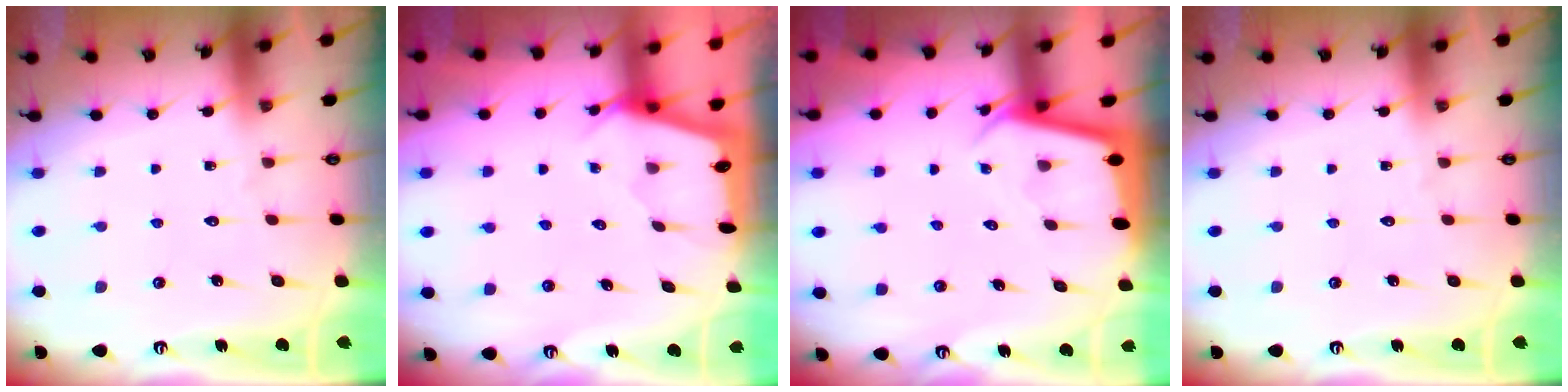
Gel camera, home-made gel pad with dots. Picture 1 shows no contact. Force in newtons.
{"total": 2.3, "press": 2.3, "slide": 0.3}
{"total": 2.5, "press": 2.5, "slide": 0.1}
{"total": 0.0}